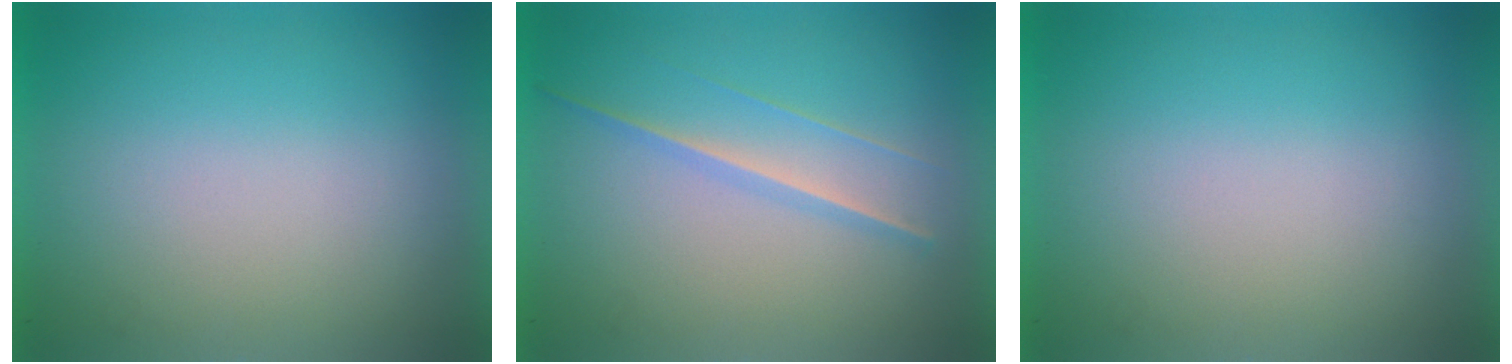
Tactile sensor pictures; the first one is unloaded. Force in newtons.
{"total": 1.3}
{"total": 0.0}